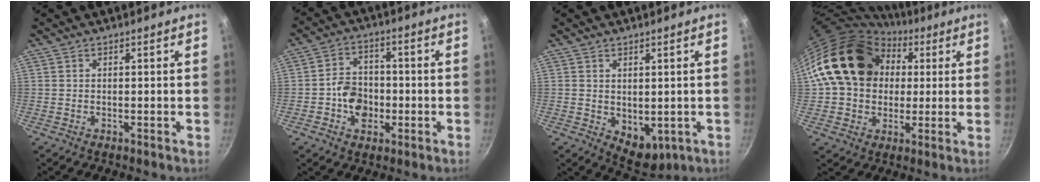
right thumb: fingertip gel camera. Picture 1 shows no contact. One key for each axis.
{"total": 8.0, "fx": -1.9, "fy": 6.3, "fz": 4.5, "tx": -0.051, "ty": 0.018, "tz": -0.040}
{"total": 6.0, "fx": 0.0, "fy": 4.2, "fz": 4.4, "tx": -0.038, "ty": -0.015, "tz": 0.017}
{"total": 19.1, "fx": 5.0, "fy": 15.0, "fz": 10.8, "tx": -0.153, "ty": 0.026, "tz": 0.083}